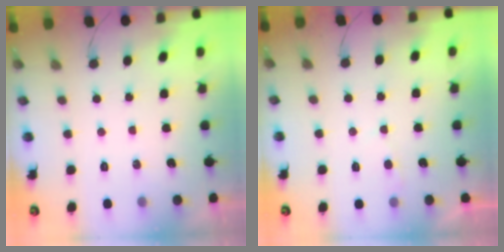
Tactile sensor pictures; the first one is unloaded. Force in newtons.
{"total": 2.5, "press": 2.5, "slide": 0.2}